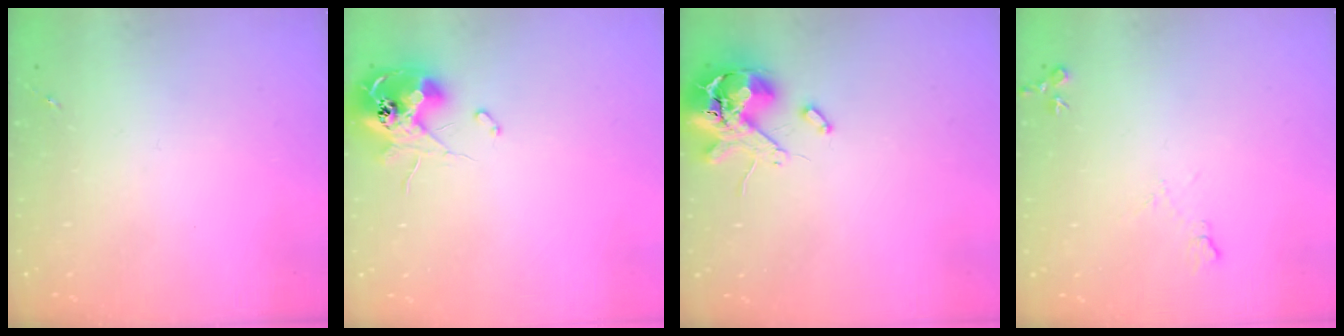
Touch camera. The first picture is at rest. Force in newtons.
{"total": 12.7, "press": 12.6, "slide": 1.5}
{"total": 12.2, "press": 12.0, "slide": 1.8}
{"total": 6.9, "press": 6.8, "slide": 1.0}